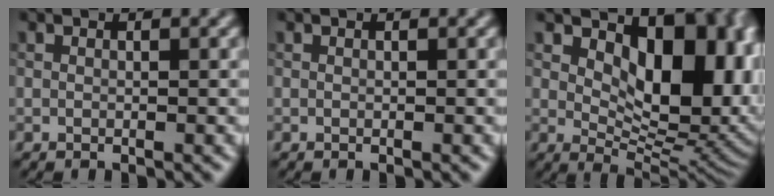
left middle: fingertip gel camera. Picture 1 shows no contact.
{"total": 0.0}
{"total": 12.9, "force": [4.1, 7.0, 10.0], "torque": [-0.116, -0.005, 0.071]}